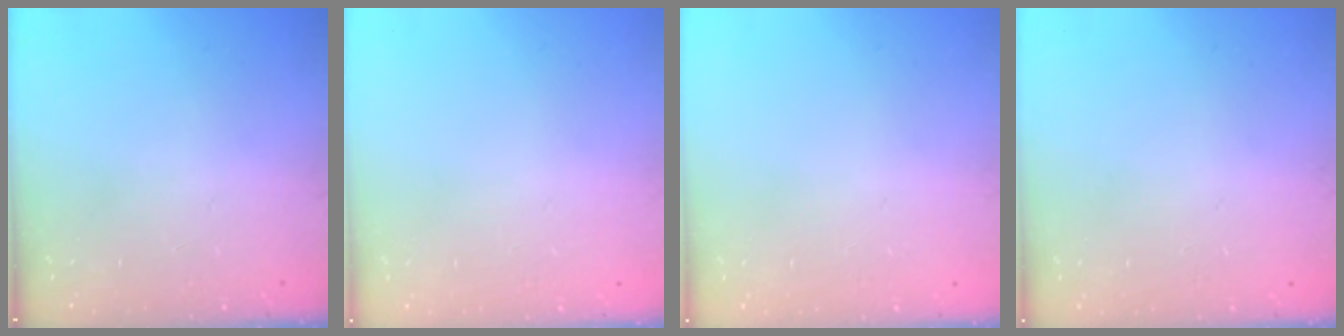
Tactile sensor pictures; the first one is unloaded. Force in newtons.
{"total": 0.0}
{"total": 0.0}
{"total": 0.0}